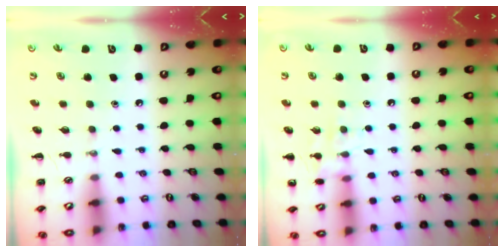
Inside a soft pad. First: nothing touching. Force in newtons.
{"total": 8.3, "press": 8.3, "slide": 0.7}